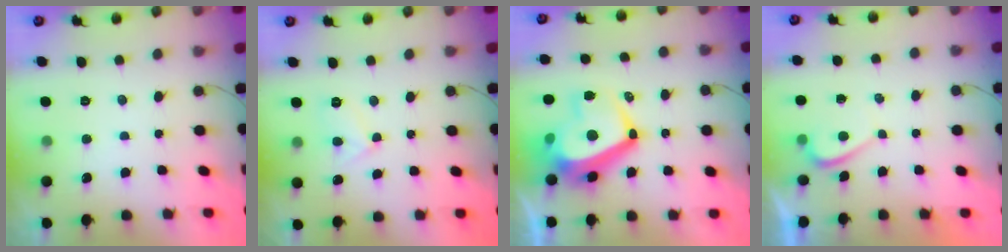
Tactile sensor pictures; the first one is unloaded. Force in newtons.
{"total": 5.9, "press": 5.8, "slide": 0.8}
{"total": 16.7, "press": 16.5, "slide": 2.9}
{"total": 0.7, "press": 0.5, "slide": 0.5}